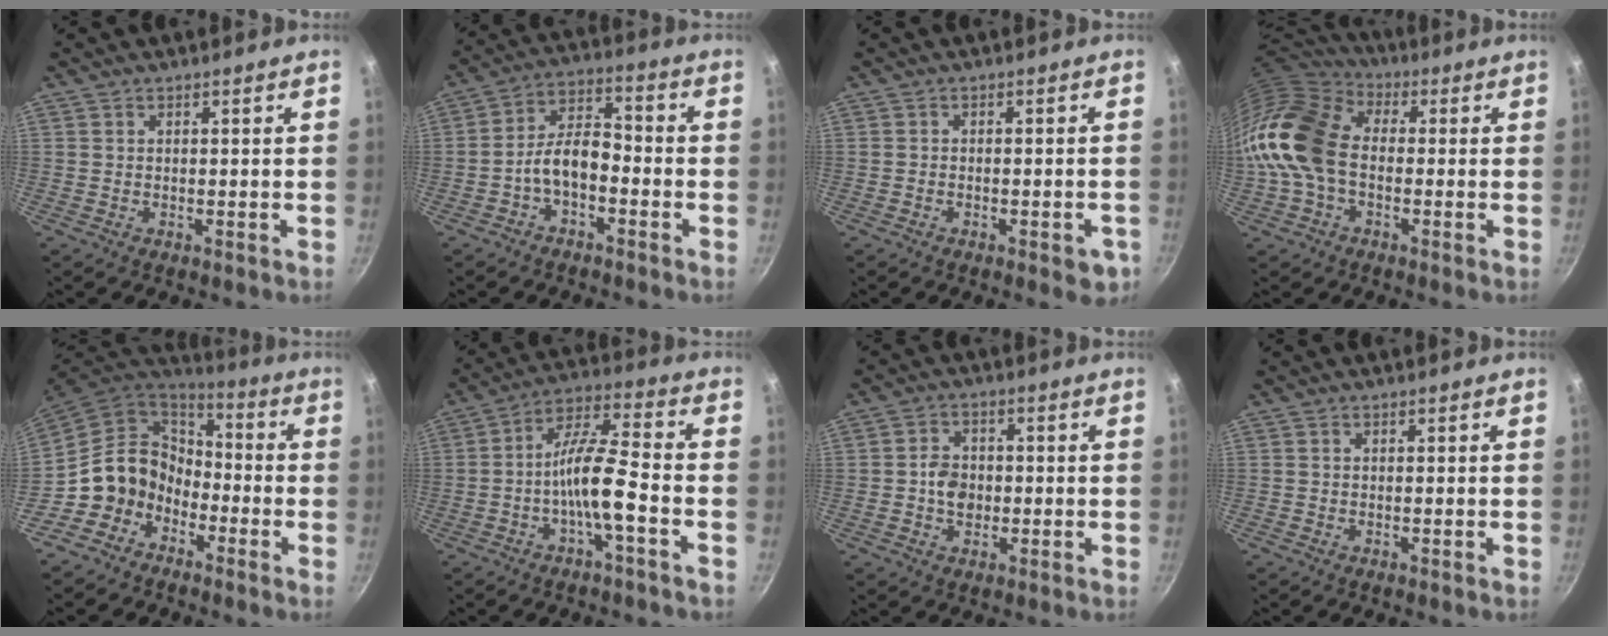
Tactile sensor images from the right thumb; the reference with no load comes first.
{"total": 7.9, "force": [-3.2, 4.2, 5.8], "torque": [-0.092, 0.049, -0.065]}
{"total": 4.2, "force": [-2.0, 1.8, 3.2], "torque": [-0.031, 0.009, -0.021]}
{"total": 16.2, "force": [-1.4, 11.4, 11.4], "torque": [-0.205, 0.036, -0.045]}
{"total": 11.7, "force": [-4.9, 9.8, 4.1], "torque": [-0.033, 0.064, -0.108]}
{"total": 10.7, "force": [-3.6, 2.3, 9.9], "torque": [-0.179, 0.044, -0.071]}
{"total": 5.2, "force": [-0.6, 4.1, 3.1], "torque": [-0.031, 0.008, -0.014]}
{"total": 0.0}